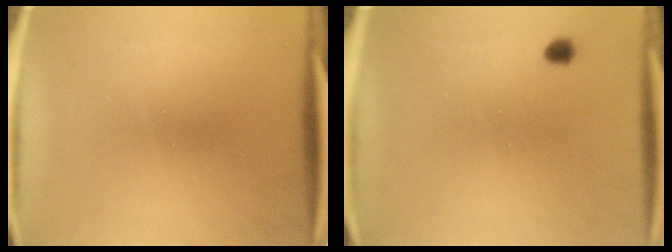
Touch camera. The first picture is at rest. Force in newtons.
{"total": 1.3}